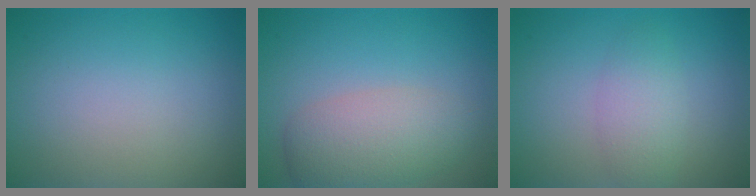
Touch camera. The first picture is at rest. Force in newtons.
{"total": 4.8, "press": 4.8, "slide": 0.2}
{"total": 2.7, "press": 2.7, "slide": 0.1}